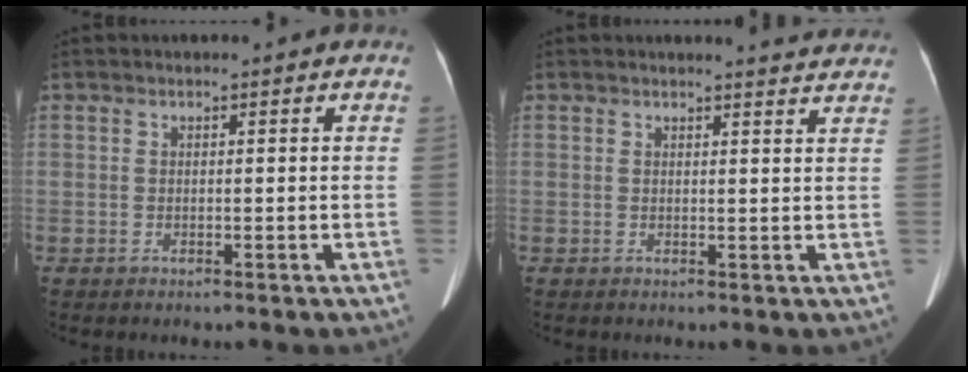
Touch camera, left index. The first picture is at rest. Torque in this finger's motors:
{"motor_torque": [-0.40, -1.25, -0.07, 0.01]}